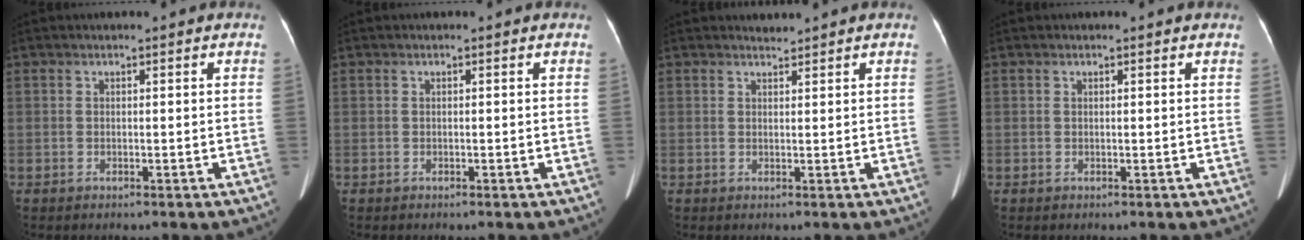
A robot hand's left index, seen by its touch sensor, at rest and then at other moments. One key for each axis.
{"total": 0.0}
{"total": 1.0, "fx": 0.9, "fy": -0.2, "fz": -0.2, "tx": -0.006, "ty": -0.001, "tz": 0.018}
{"total": 0.5, "fx": 0.5, "fy": 0.0, "fz": 0.2, "tx": -0.008, "ty": 0.002, "tz": 0.005}